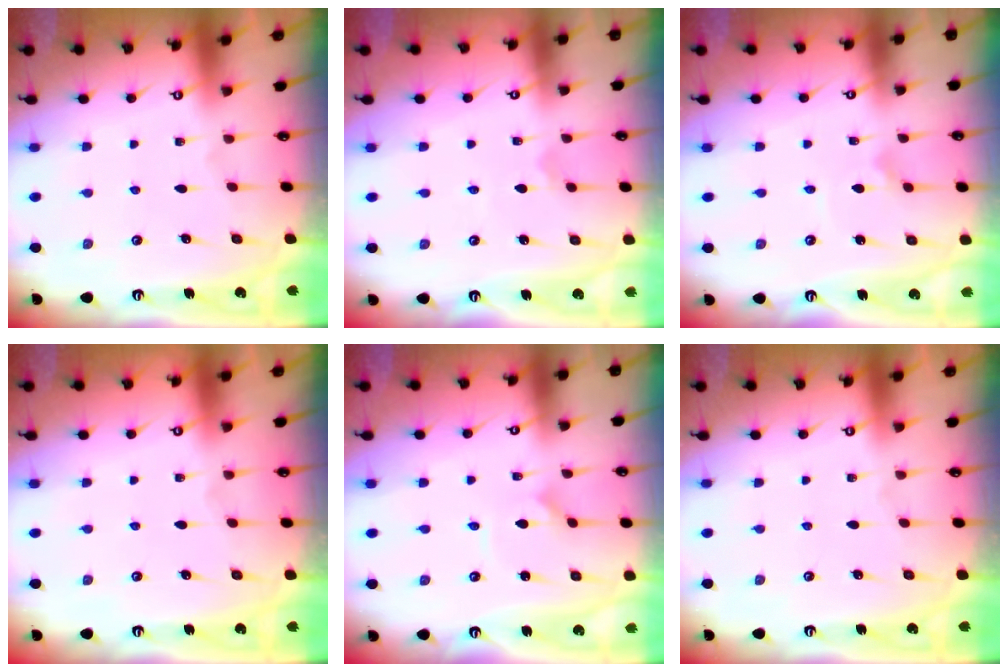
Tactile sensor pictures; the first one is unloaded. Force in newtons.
{"total": 1.6, "press": 1.6, "slide": 0.1}
{"total": 1.3, "press": 1.3, "slide": 0.2}
{"total": 0.0}
{"total": 2.1, "press": 2.1, "slide": 0.2}
{"total": 0.0}